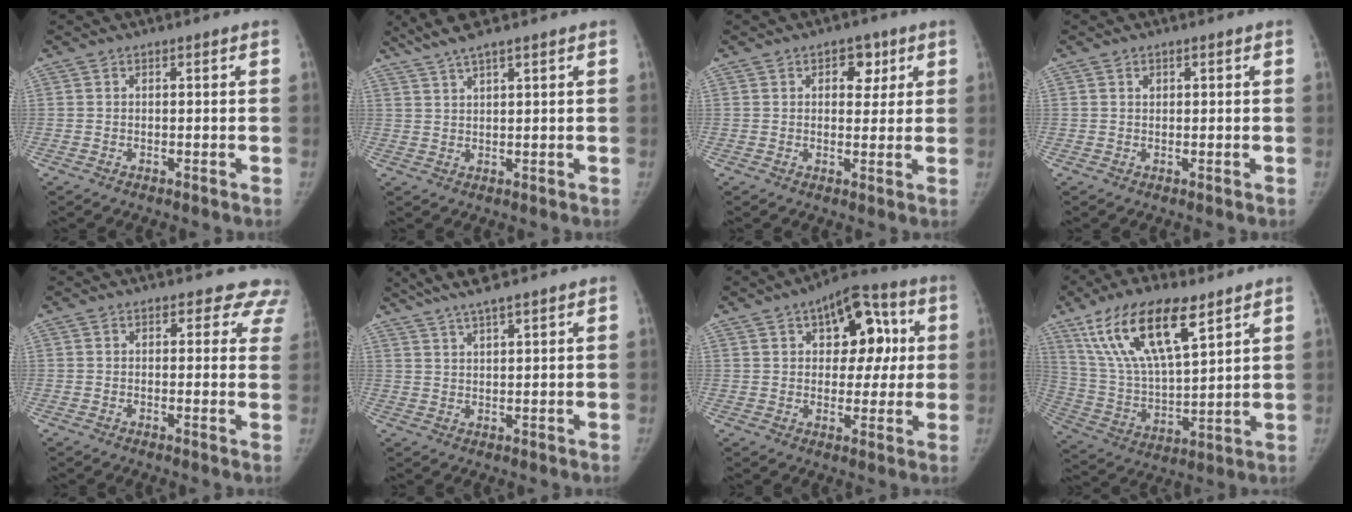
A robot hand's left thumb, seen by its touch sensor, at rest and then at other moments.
{"total": 5.5, "force": [4.3, 0.4, 3.4], "torque": [-0.074, 0.003, 0.089]}
{"total": 5.1, "force": [2.2, 3.4, 3.0], "torque": [-0.006, -0.005, 0.024]}
{"total": 0.8, "force": [0.3, 0.6, 0.3], "torque": [0.001, -0.001, 0.005]}
{"total": 7.0, "force": [6.1, 3.4, 0.4], "torque": [0.054, -0.020, 0.035]}
{"total": 7.4, "force": [5.9, 0.9, 4.4], "torque": [-0.080, 0.000, 0.110]}
{"total": 14.1, "force": [4.1, 8.5, 10.5], "torque": [-0.090, 0.014, 0.054]}
{"total": 19.7, "force": [11.3, 7.3, 14.5], "torque": [-0.256, -0.036, 0.218]}